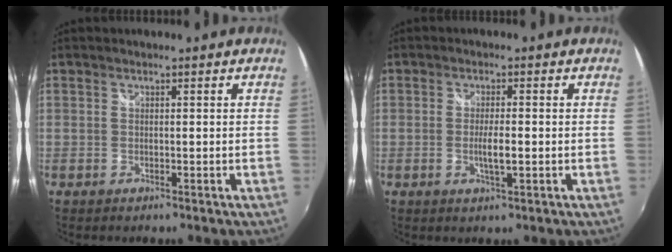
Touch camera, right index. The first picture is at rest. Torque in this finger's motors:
{"motor_torque": [0.73, -0.07, 0.29, 0.06]}